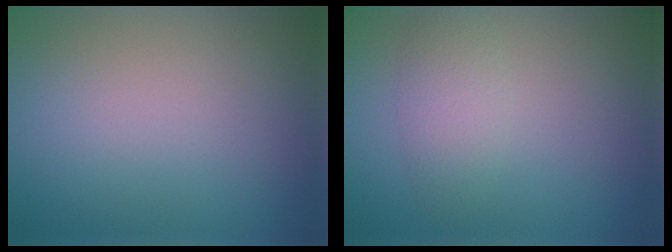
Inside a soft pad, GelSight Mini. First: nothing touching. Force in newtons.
{"total": 2.5, "press": 2.5, "slide": 0.1}